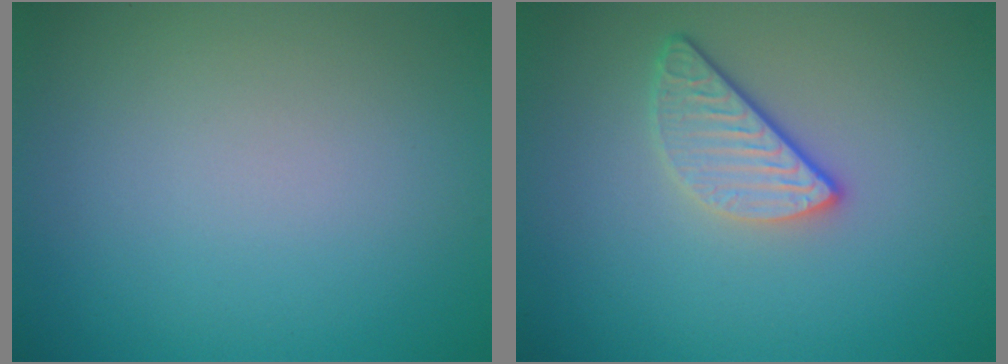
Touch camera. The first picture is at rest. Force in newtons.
{"total": 2.9, "press": 2.3, "slide": 1.7}